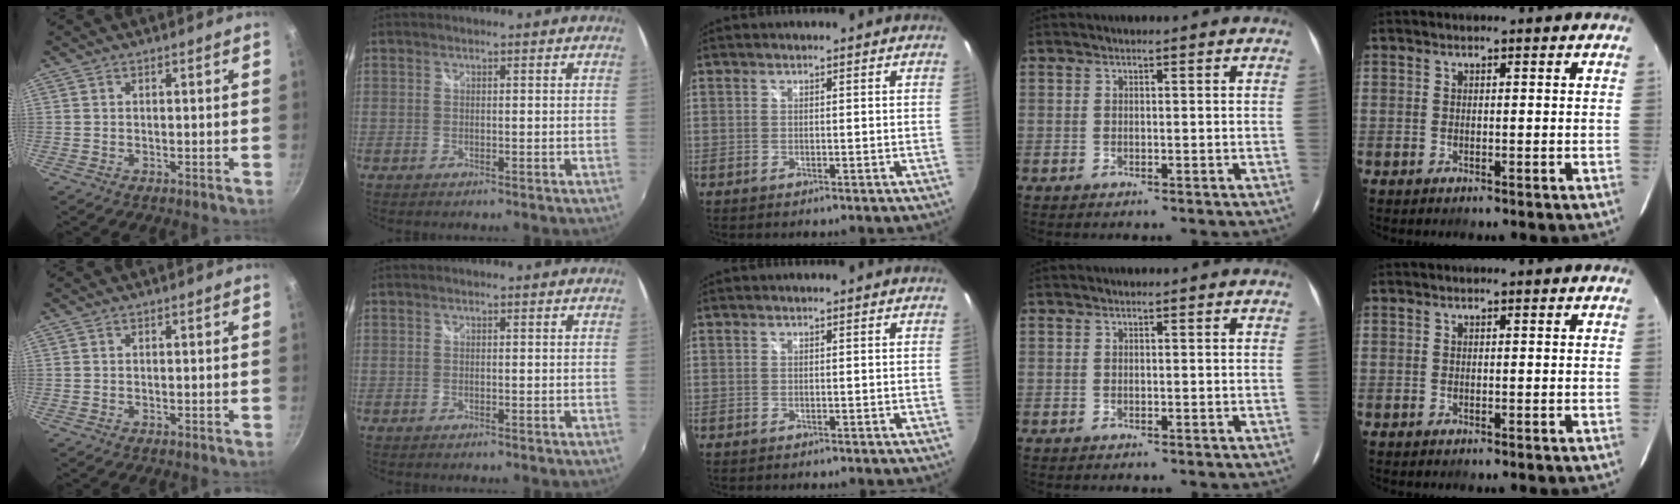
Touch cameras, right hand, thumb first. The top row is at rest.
{}